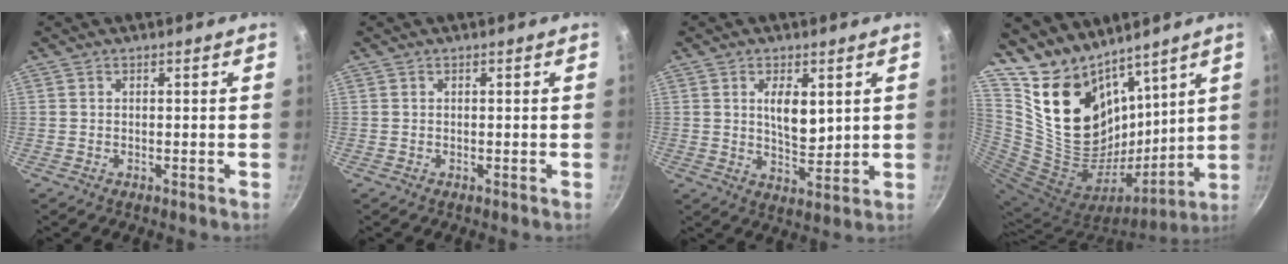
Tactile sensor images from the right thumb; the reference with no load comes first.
{"total": 0.0}
{"total": 7.2, "force": [2.1, 3.3, 6.0], "torque": [-0.089, -0.022, 0.041]}
{"total": 22.0, "force": [14.7, 12.1, 11.0], "torque": [-0.186, -0.093, 0.285]}